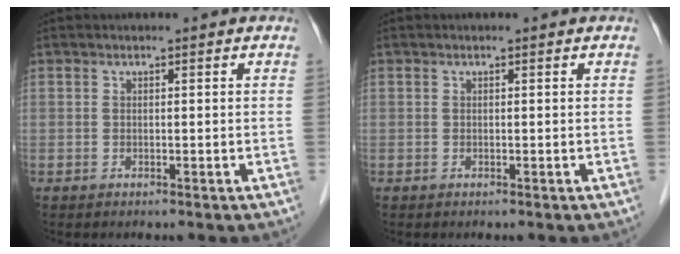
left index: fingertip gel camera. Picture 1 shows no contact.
{"total": 0.0}